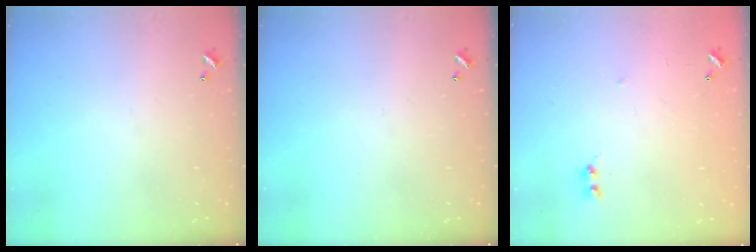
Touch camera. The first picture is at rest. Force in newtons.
{"total": 0.0}
{"total": 6.4, "press": 6.3, "slide": 0.6}